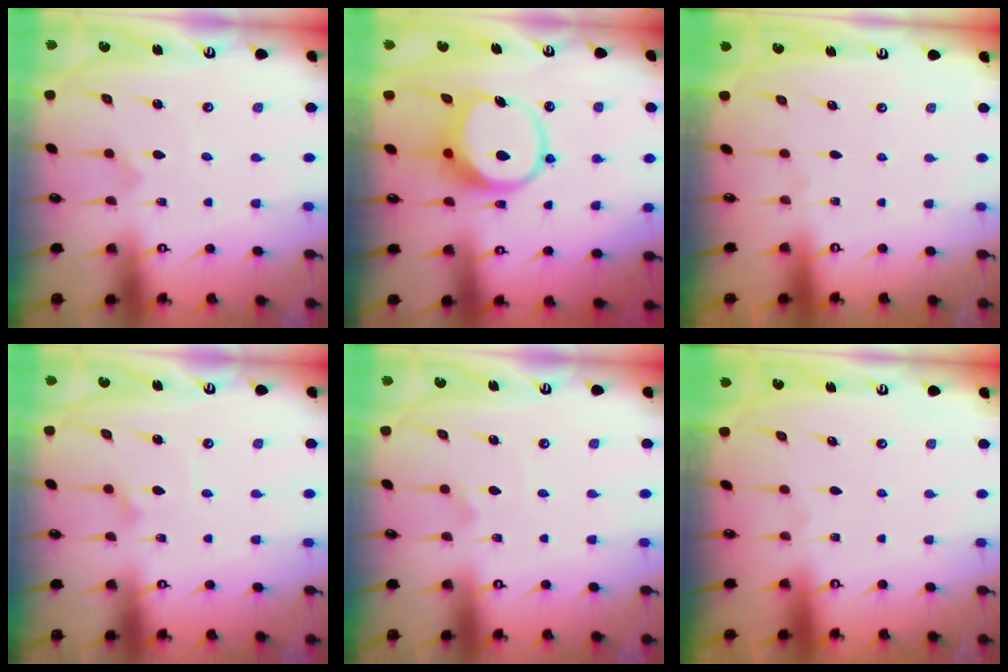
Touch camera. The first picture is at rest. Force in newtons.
{"total": 10.5, "press": 10.4, "slide": 1.6}
{"total": 0.0}
{"total": 3.6, "press": 3.6, "slide": 0.2}
{"total": 2.3, "press": 2.3, "slide": 0.1}
{"total": 0.0}